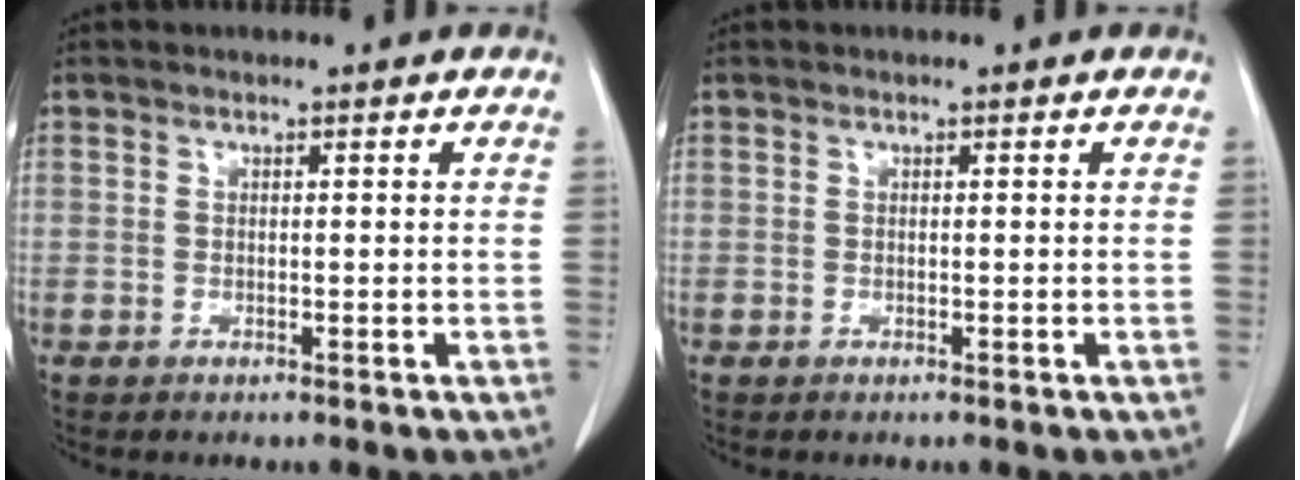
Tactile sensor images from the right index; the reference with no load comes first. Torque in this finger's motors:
{"motor_torque": [0.00, 0.00, 0.03, 0.00]}